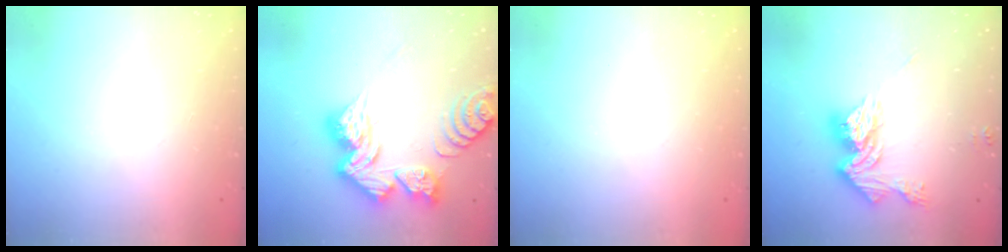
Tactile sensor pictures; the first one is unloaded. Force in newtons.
{"total": 16.4, "press": 16.4, "slide": 1.5}
{"total": 0.0}
{"total": 14.0, "press": 13.9, "slide": 1.2}